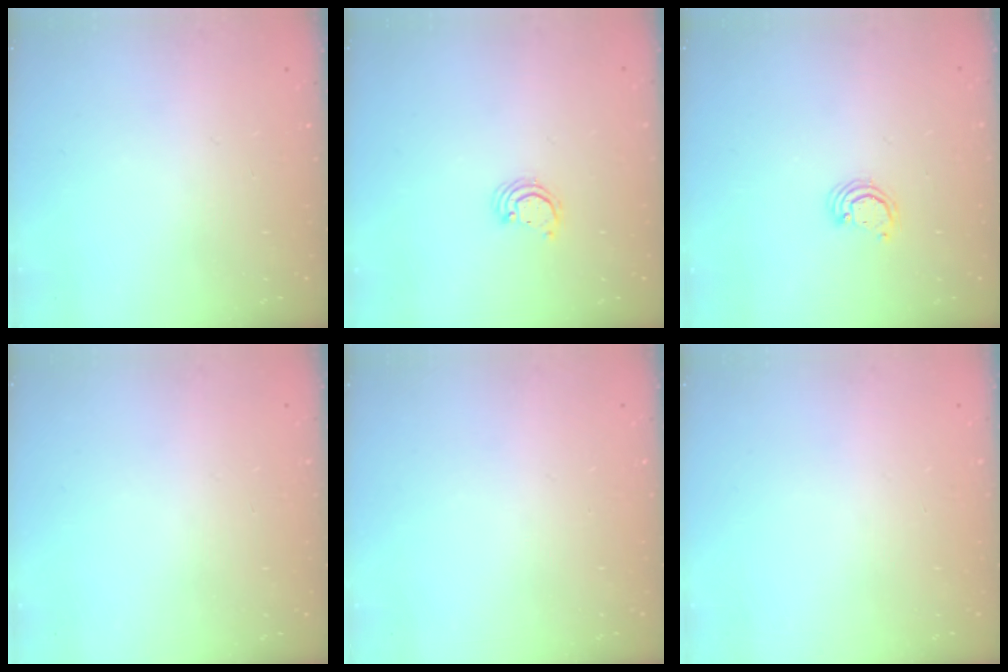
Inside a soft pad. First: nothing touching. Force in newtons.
{"total": 2.2, "press": 2.2, "slide": 0.2}
{"total": 2.5, "press": 2.5, "slide": 0.2}
{"total": 0.0}
{"total": 0.0}
{"total": 0.0}